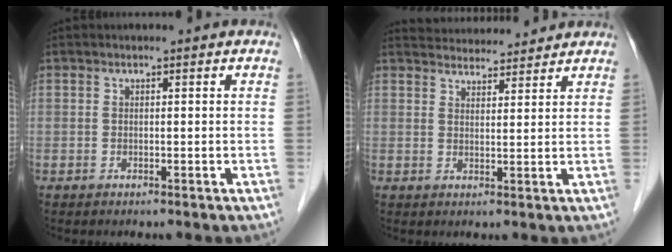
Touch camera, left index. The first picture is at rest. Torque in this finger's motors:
{"motor_torque": [0.59, -0.77, -0.03, -0.02]}